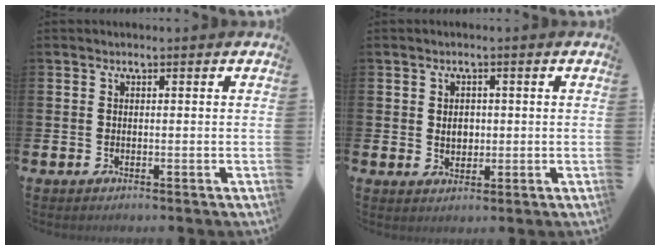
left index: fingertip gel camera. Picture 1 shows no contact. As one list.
[{"total": 2.3, "force": [0.4, 1.8, 1.4], "torque": [-0.012, 0.001, 0.002]}]